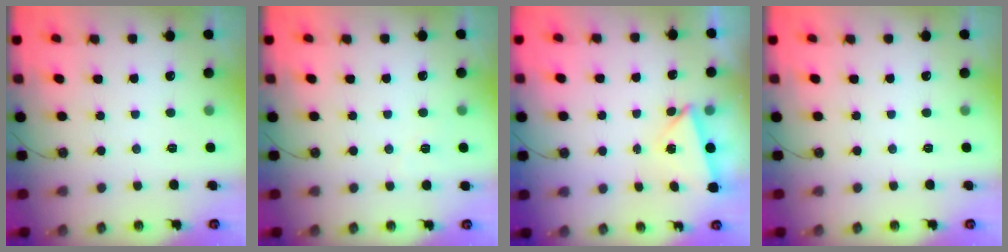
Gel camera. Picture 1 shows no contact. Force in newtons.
{"total": 4.6, "press": 4.6, "slide": 0.8}
{"total": 3.9, "press": 3.2, "slide": 2.2}
{"total": 0.0}